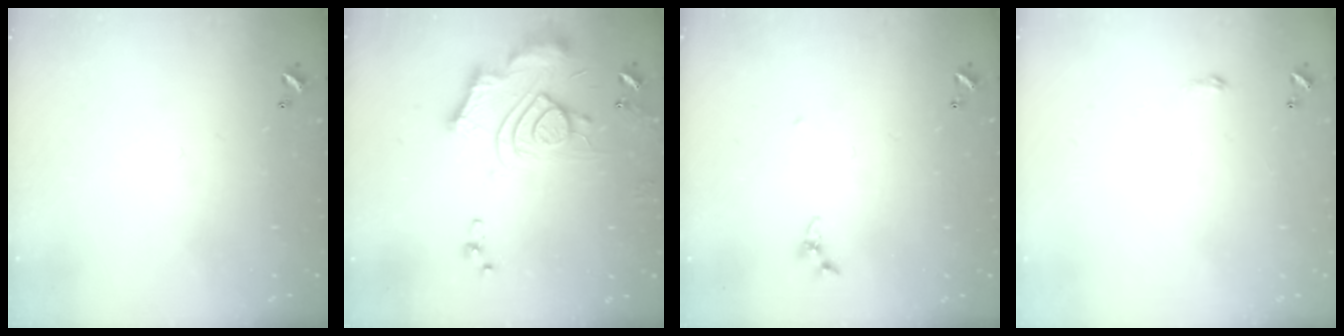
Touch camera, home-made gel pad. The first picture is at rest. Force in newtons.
{"total": 14.1, "press": 14.1, "slide": 1.3}
{"total": 3.8, "press": 3.8, "slide": 0.3}
{"total": 1.8, "press": 1.8, "slide": 0.3}